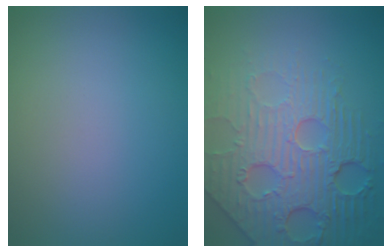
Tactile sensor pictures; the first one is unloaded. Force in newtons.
{"total": 7.8, "press": 6.1, "slide": 4.9}